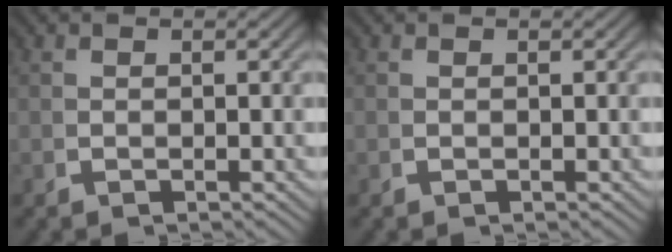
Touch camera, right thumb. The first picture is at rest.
{"total": 0.0}